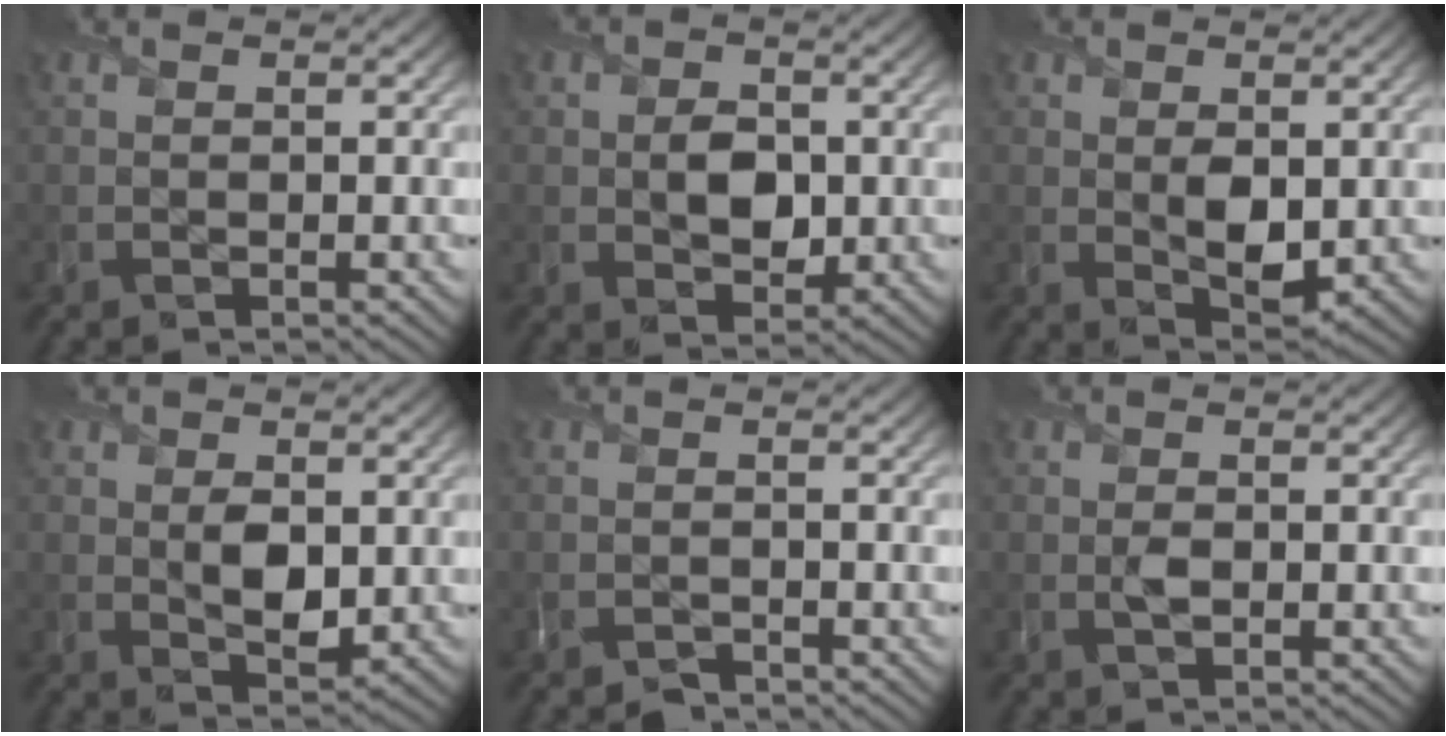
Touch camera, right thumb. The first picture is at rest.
{"total": 4.3, "force": [-0.1, 3.3, 2.8], "torque": [-0.050, -0.007, -0.005]}
{"total": 3.8, "force": [0.4, 2.4, 3.0], "torque": [-0.057, -0.009, 0.014]}
{"total": 3.8, "force": [0.4, 2.4, 3.0], "torque": [-0.061, -0.007, 0.015]}
{"total": 1.3, "force": [-1.2, 0.4, 0.1], "torque": [-0.002, -0.002, -0.026]}
{"total": 1.0, "force": [0.1, 0.6, 0.7], "torque": [-0.011, -0.002, 0.001]}